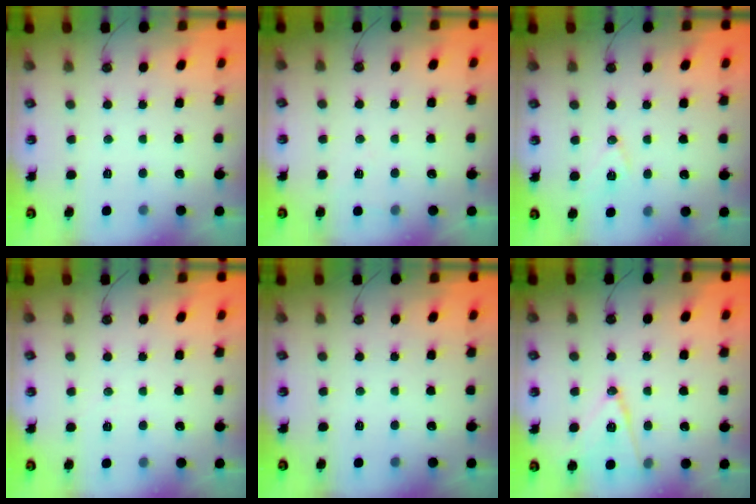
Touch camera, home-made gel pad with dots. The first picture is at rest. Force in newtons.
{"total": 4.2, "press": 2.4, "slide": 3.4}
{"total": 8.6, "press": 7.8, "slide": 3.6}
{"total": 5.2, "press": 2.6, "slide": 4.5}
{"total": 0.0}
{"total": 12.6, "press": 12.1, "slide": 3.3}